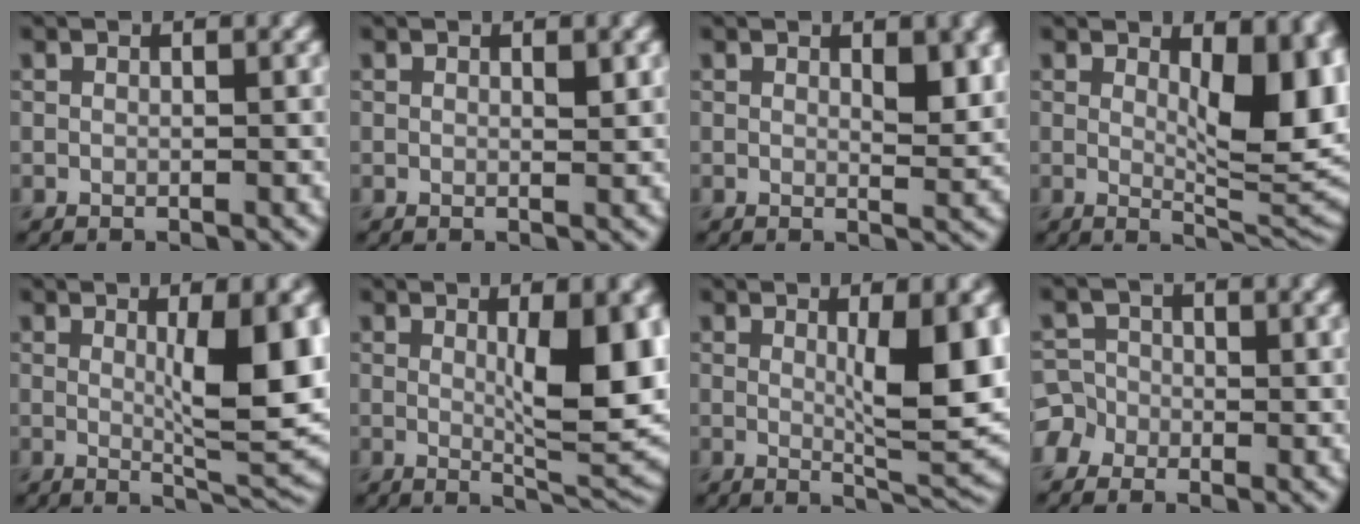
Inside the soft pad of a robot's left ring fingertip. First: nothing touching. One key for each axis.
{"total": 0.8, "fx": 0.4, "fy": 0.2, "fz": 0.7, "tx": -0.007, "ty": -0.004, "tz": 0.006}
{"total": 2.8, "fx": 1.1, "fy": 0.9, "fz": 2.4, "tx": -0.030, "ty": -0.005, "tz": 0.019}
{"total": 8.4, "fx": 1.8, "fy": 3.3, "fz": 7.6, "tx": -0.099, "ty": -0.008, "tz": 0.034}
{"total": 8.3, "fx": 1.0, "fy": 1.8, "fz": 8.0, "tx": -0.107, "ty": -0.014, "tz": 0.023}
{"total": 8.3, "fx": 1.0, "fy": 2.0, "fz": 8.0, "tx": -0.108, "ty": -0.013, "tz": 0.025}
{"total": 7.5, "fx": 1.0, "fy": 1.7, "fz": 7.2, "tx": -0.099, "ty": -0.012, "tz": 0.022}
{"total": 3.3, "fx": -1.6, "fy": 2.9, "fz": 0.6, "tx": 0.006, "ty": 0.005, "tz": -0.036}